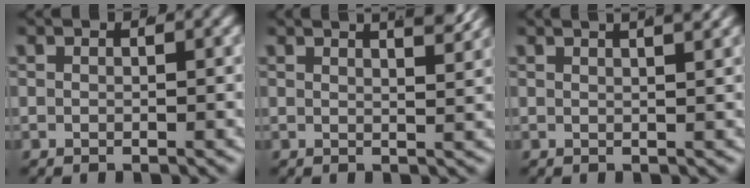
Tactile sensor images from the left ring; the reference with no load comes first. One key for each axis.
{"total": 4.5, "fx": 3.4, "fy": 0.7, "fz": 2.9, "tx": -0.030, "ty": 0.001, "tz": 0.054}
{"total": 4.3, "fx": 2.9, "fy": 0.9, "fz": 3.1, "tx": -0.026, "ty": 0.015, "tz": 0.040}